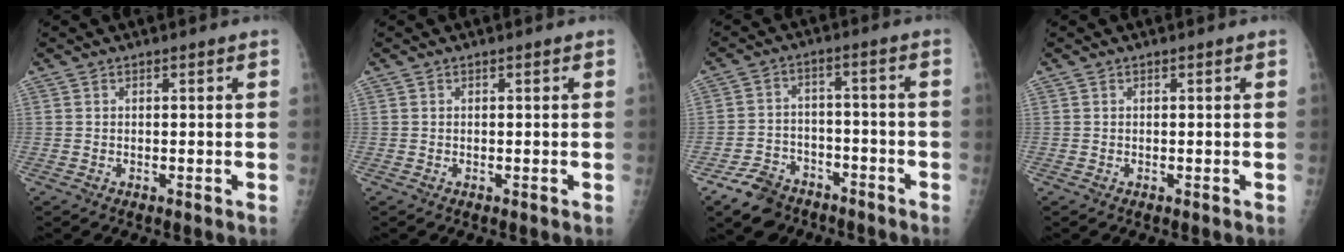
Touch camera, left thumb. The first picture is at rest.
{"total": 0.0}
{"total": 9.4, "force": [-6.8, 5.8, 2.7], "torque": [-0.034, 0.044, -0.114]}
{"total": 0.0}